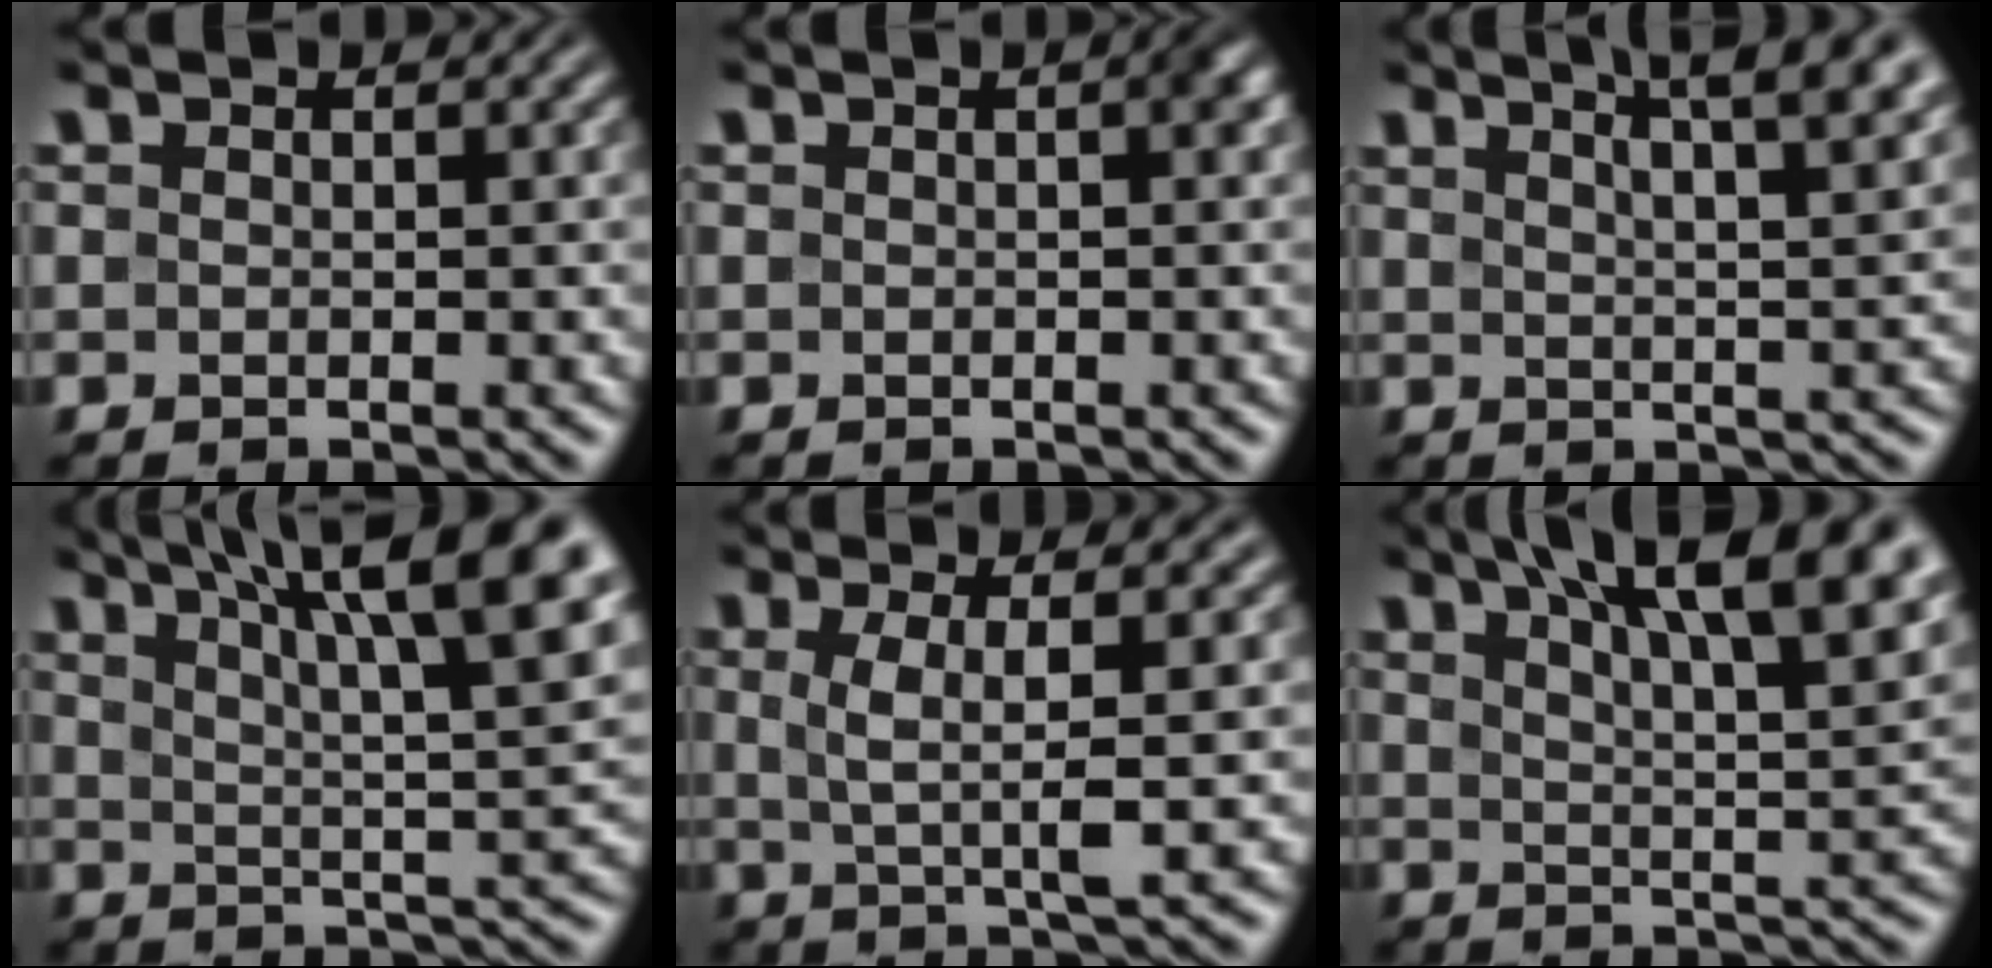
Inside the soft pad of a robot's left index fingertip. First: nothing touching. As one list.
[{"total": 1.1, "force": [0.2, 0.1, 1.0], "torque": [-0.014, 0.006, 0.004]}, {"total": 9.2, "force": [5.7, 2.6, 6.7], "torque": [-0.057, 0.035, 0.051]}, {"total": 13.8, "force": [7.6, 3.3, 11.0], "torque": [-0.149, 0.020, 0.109]}, {"total": 4.3, "force": [0.8, 0.9, 4.1], "torque": [-0.077, 0.000, 0.015]}, {"total": 12.8, "force": [7.4, 3.8, 9.6], "torque": [-0.115, 0.026, 0.091]}]